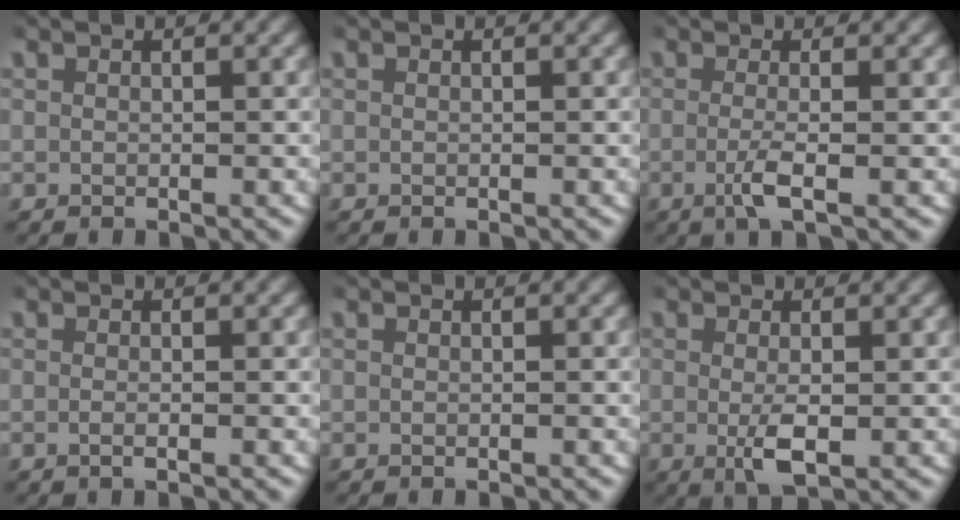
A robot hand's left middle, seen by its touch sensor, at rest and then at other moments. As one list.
[{"total": 0.0}, {"total": 2.3, "force": [-0.7, 0.0, 2.2], "torque": [-0.055, -0.013, -0.010]}, {"total": 0.7, "force": [-0.3, -0.1, 0.6], "torque": [-0.015, -0.003, -0.005]}, {"total": 0.0}, {"total": 2.8, "force": [-0.4, 0.8, 2.7], "torque": [-0.052, -0.014, -0.001]}]